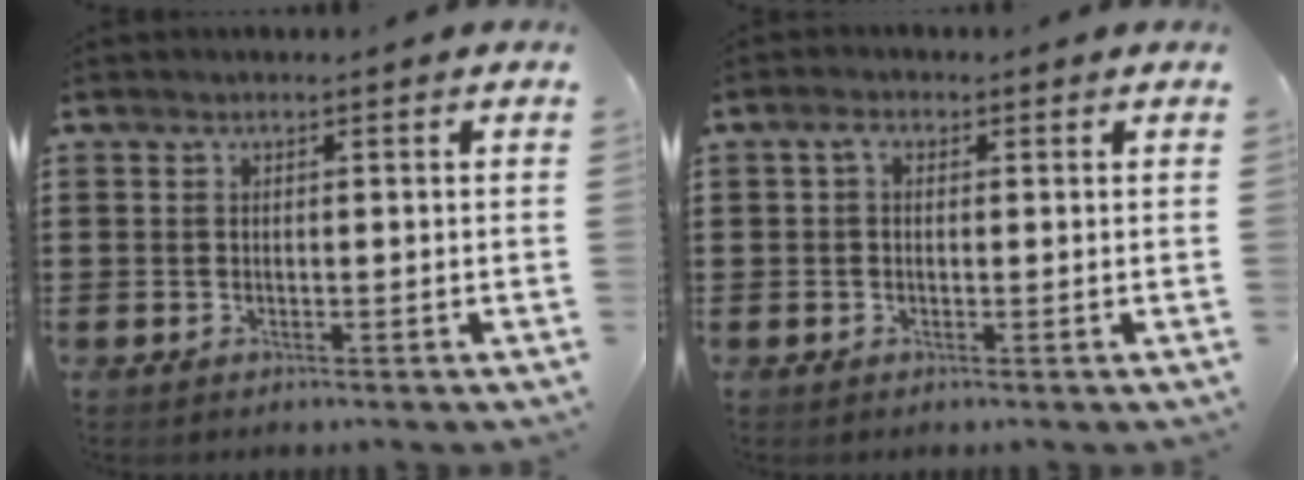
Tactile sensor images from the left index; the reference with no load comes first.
{"total": 1.8, "force": [0.2, 1.2, 1.2], "torque": [-0.027, 0.010, 0.002]}